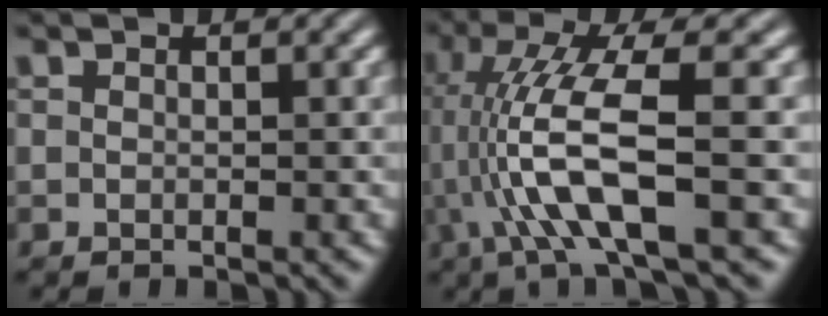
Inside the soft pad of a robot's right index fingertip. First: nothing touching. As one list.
[{"total": 7.4, "force": [0.0, 1.9, 7.1], "torque": [-0.147, -0.012, 0.008]}]